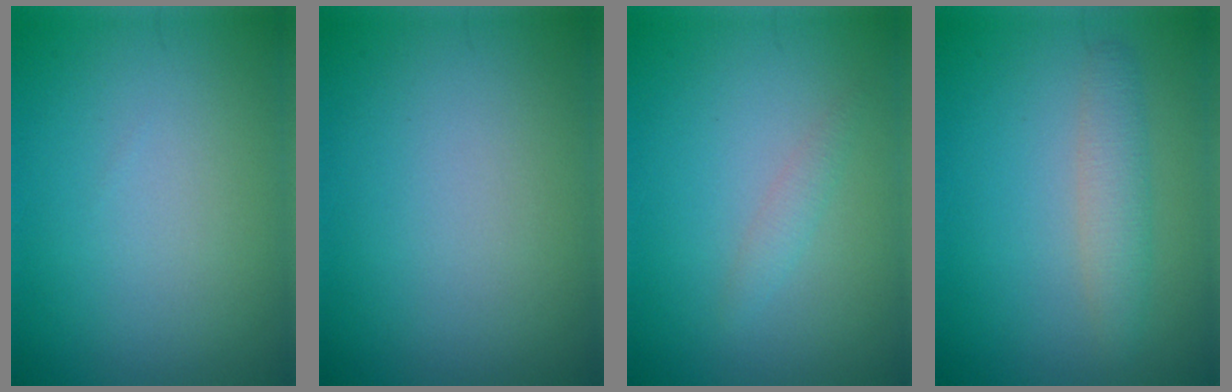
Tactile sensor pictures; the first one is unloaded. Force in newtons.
{"total": 0.0}
{"total": 1.1, "press": 1.1, "slide": 0.0}
{"total": 2.4, "press": 2.4, "slide": 0.0}